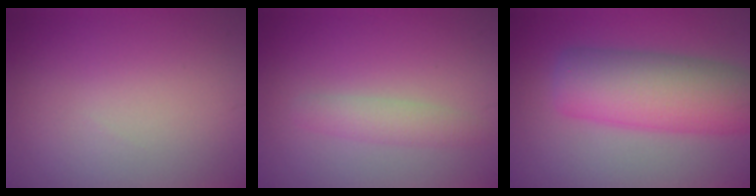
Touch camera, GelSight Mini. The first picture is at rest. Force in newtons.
{"total": 2.1, "press": 2.1, "slide": 0.1}
{"total": 8.4, "press": 8.4, "slide": 0.3}